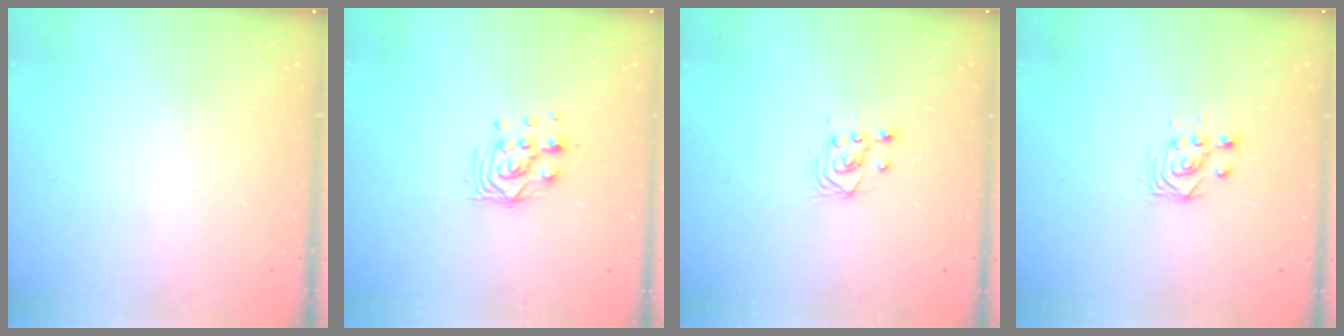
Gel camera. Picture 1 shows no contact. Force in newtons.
{"total": 8.8, "press": 8.8, "slide": 0.7}
{"total": 2.9, "press": 2.6, "slide": 1.3}
{"total": 3.0, "press": 2.9, "slide": 0.3}